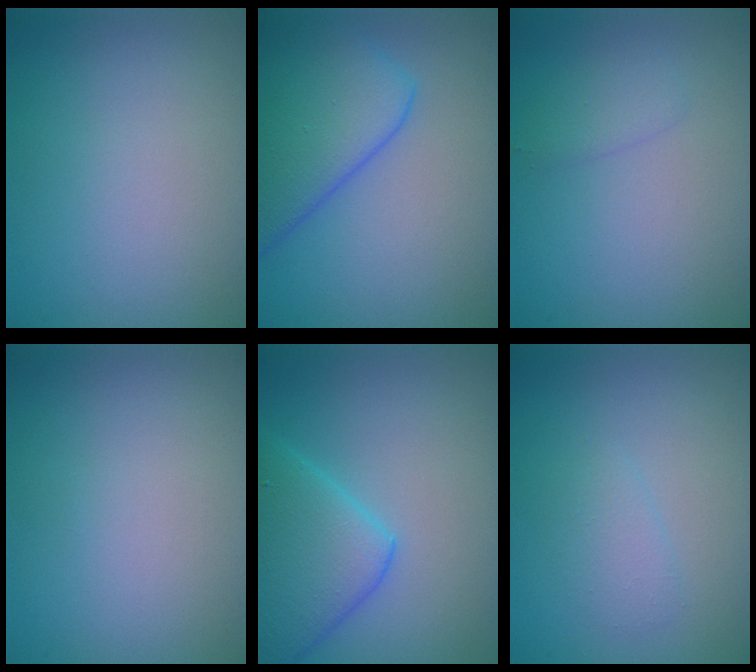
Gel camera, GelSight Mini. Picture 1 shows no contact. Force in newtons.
{"total": 6.9, "press": 6.9, "slide": 0.5}
{"total": 1.2, "press": 1.2, "slide": 0.1}
{"total": 0.0}
{"total": 5.7, "press": 5.7, "slide": 0.3}
{"total": 1.4, "press": 1.4, "slide": 0.1}